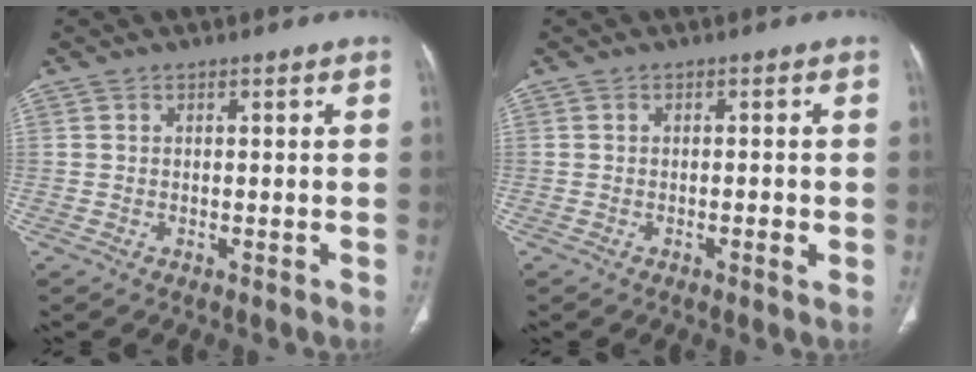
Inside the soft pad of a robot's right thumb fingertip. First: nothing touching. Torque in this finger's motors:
{"motor_torque": [-0.25, 0.36, -0.48, 0.06, -0.01]}